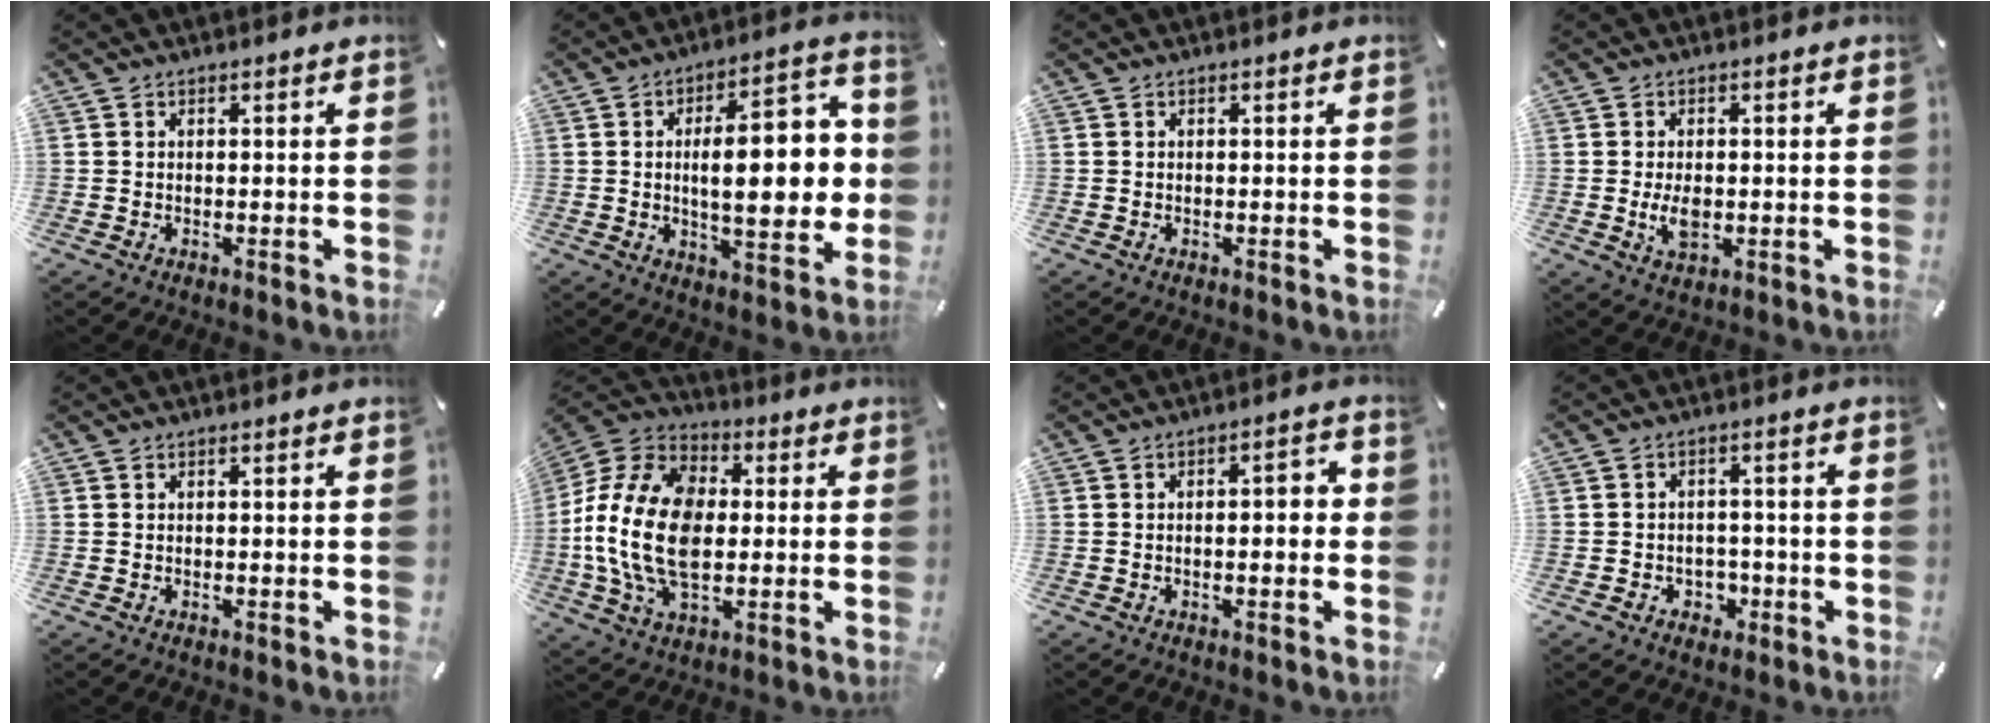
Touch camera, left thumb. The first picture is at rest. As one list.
[{"total": 18.2, "force": [0.4, 7.9, 16.4], "torque": [-0.229, 0.002, 0.002]}, {"total": 0.0}, {"total": 4.9, "force": [-0.6, 2.9, 3.9], "torque": [-0.090, -0.003, -0.013]}, {"total": 0.0}, {"total": 19.7, "force": [-1.5, 13.3, 14.4], "torque": [-0.326, 0.009, -0.031]}, {"total": 4.0, "force": [-0.9, 1.8, 3.4], "torque": [-0.042, 0.008, -0.024]}, {"total": 4.2, "force": [-1.4, 3.8, 1.2], "torque": [-0.013, 0.005, -0.026]}]